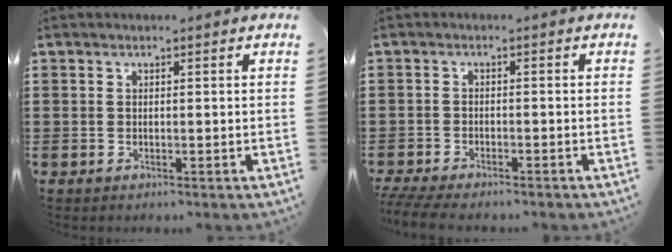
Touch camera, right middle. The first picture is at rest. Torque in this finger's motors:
{"motor_torque": [1.38, -0.25, 0.51, 0.20]}